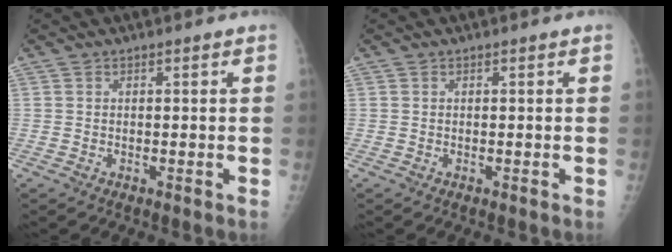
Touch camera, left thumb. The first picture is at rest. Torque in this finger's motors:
{"motor_torque": [-0.11, 0.11, 0.00, 0.00, 0.00]}